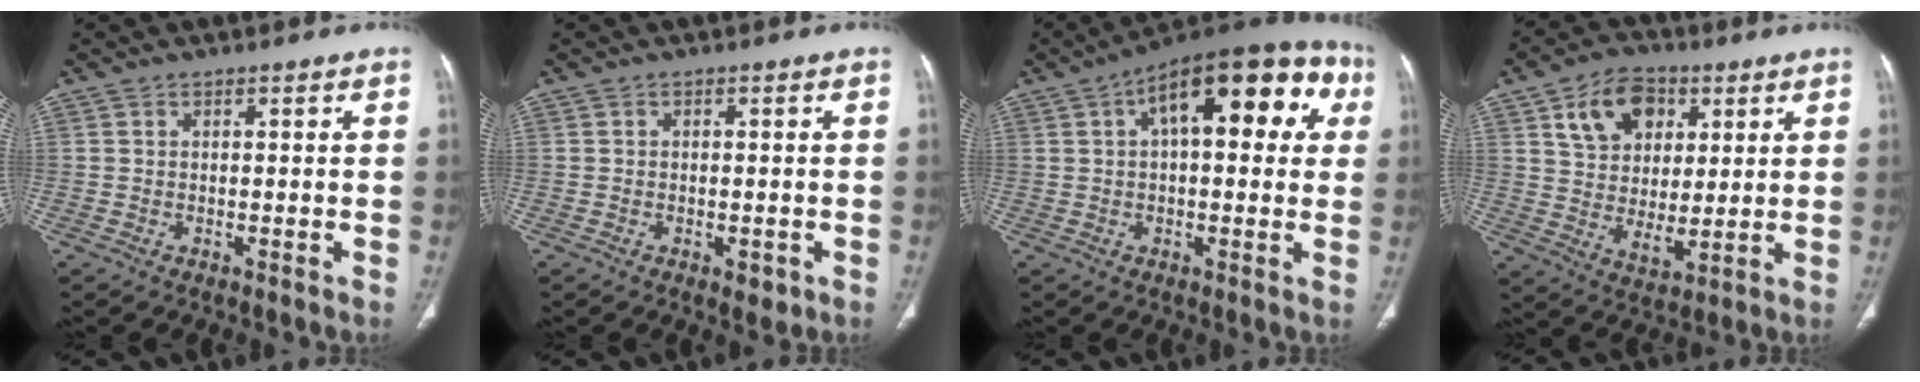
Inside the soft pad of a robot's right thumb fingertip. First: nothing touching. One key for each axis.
{"total": 2.3, "fx": -0.9, "fy": 1.3, "fz": 1.6, "tx": -0.012, "ty": 0.000, "tz": -0.007}
{"total": 20.7, "fx": 6.5, "fy": 9.3, "fz": 17.3, "tx": -0.212, "ty": 0.036, "tz": 0.084}
{"total": 13.1, "fx": 5.3, "fy": 9.0, "fz": 7.9, "tx": -0.097, "ty": -0.020, "tz": 0.097}